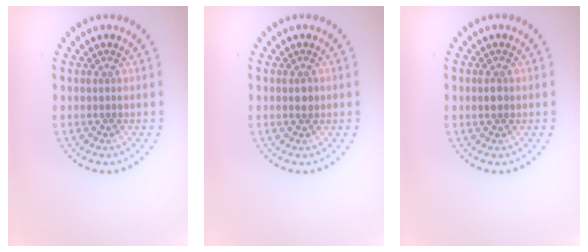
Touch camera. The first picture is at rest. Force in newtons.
{"total": 0.9, "press": 0.8, "slide": 0.1}
{"total": 1.0, "press": 1.0, "slide": 0.1}